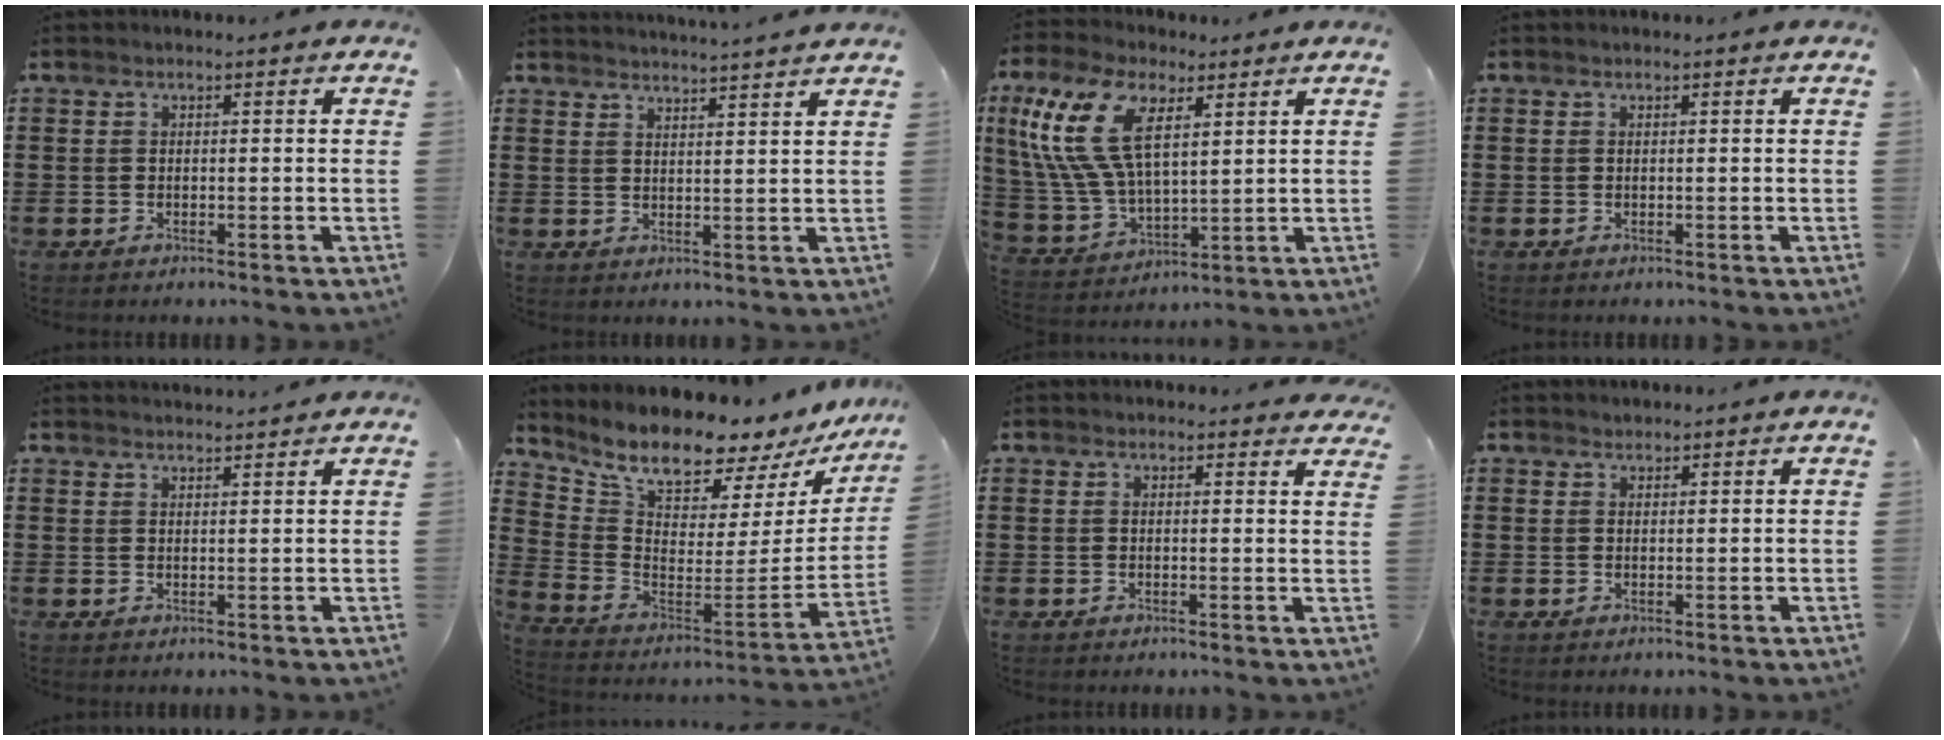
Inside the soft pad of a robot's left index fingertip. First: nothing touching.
{"total": 2.9, "force": [2.8, -0.8, 0.0], "torque": [-0.009, -0.016, 0.051]}
{"total": 14.4, "force": [6.2, 7.1, 10.9], "torque": [-0.263, 0.003, 0.109]}
{"total": 0.0}
{"total": 1.7, "force": [1.7, -0.1, -0.1], "torque": [-0.003, -0.002, 0.032]}
{"total": 8.8, "force": [8.1, 1.7, 3.0], "torque": [-0.090, -0.075, 0.134]}
{"total": 1.6, "force": [1.5, 0.4, 0.2], "torque": [-0.001, -0.001, 0.027]}
{"total": 0.9, "force": [0.8, 0.2, -0.2], "torque": [0.000, -0.001, 0.017]}